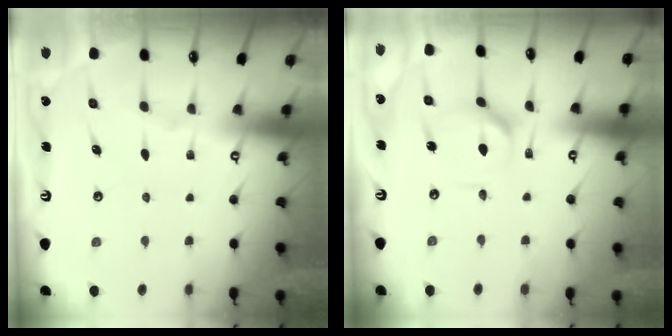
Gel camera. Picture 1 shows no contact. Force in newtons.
{"total": 5.0, "press": 4.9, "slide": 0.5}